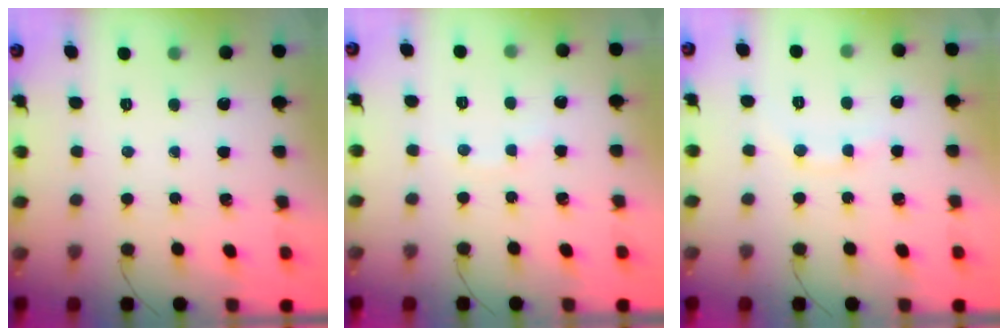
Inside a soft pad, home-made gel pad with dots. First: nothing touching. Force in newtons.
{"total": 2.2, "press": 2.1, "slide": 0.7}
{"total": 8.3, "press": 8.2, "slide": 1.4}